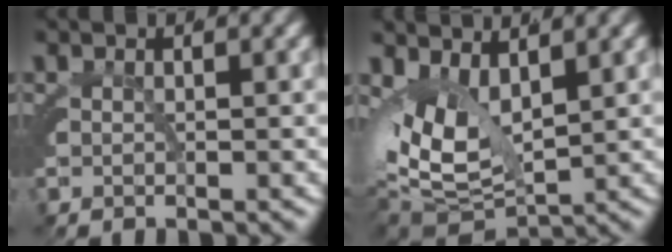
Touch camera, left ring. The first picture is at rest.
{"total": 9.8, "force": [-0.4, 7.2, 6.6], "torque": [-0.149, -0.053, 0.014]}